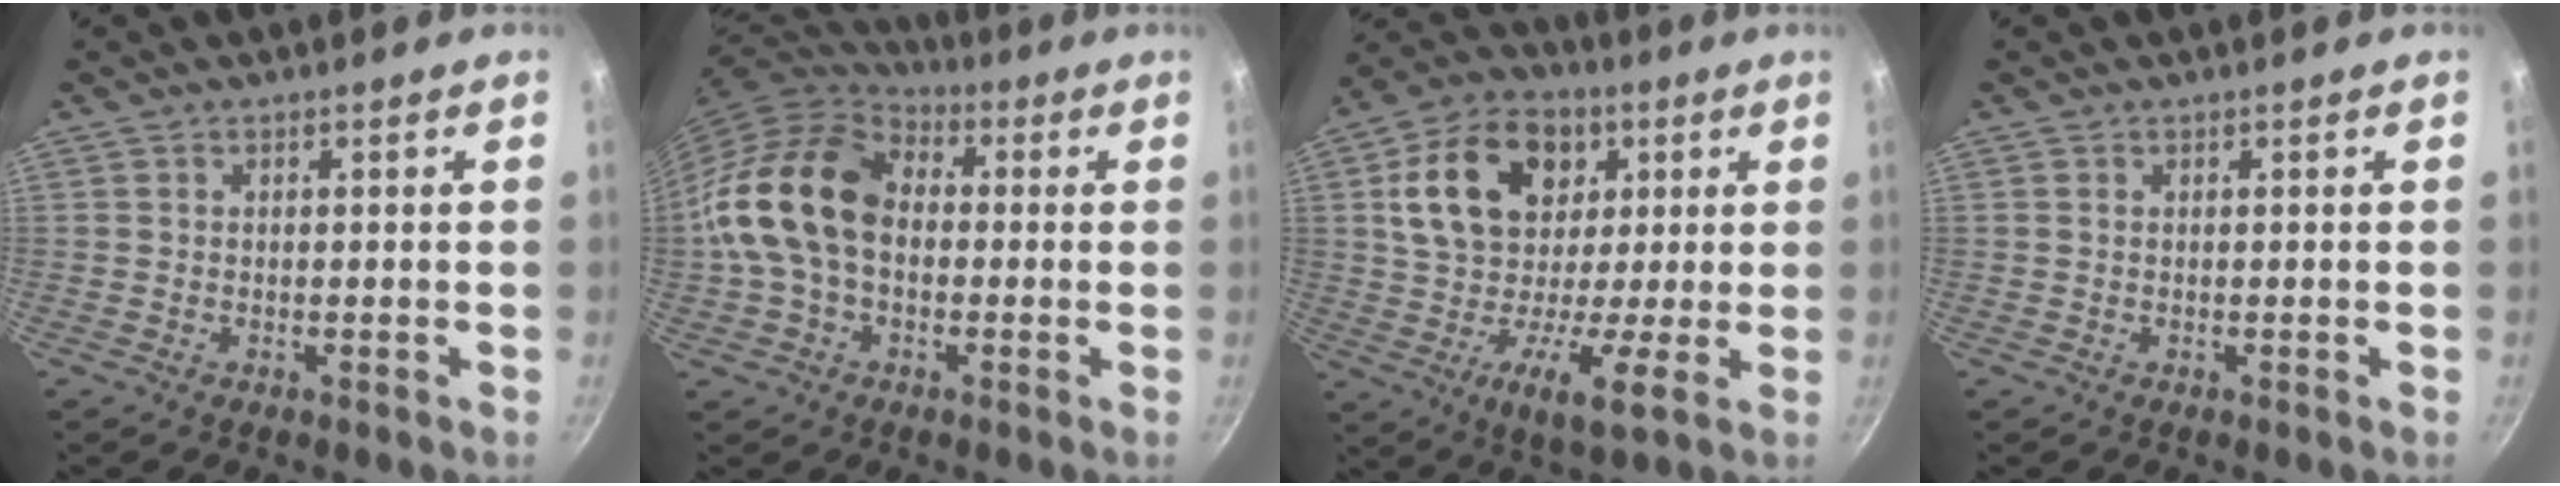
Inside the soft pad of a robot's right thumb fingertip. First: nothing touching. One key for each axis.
{"total": 17.3, "fx": -0.1, "fy": 12.1, "fz": 12.3, "tx": -0.213, "ty": 0.037, "tz": -0.016}
{"total": 19.2, "fx": 4.8, "fy": 13.0, "fz": 13.3, "tx": -0.209, "ty": 0.010, "tz": 0.063}
{"total": 0.0}